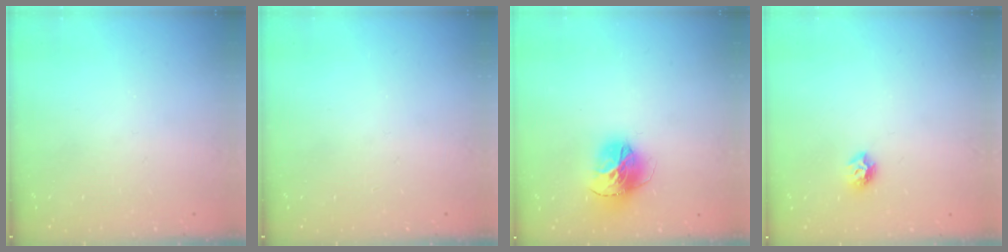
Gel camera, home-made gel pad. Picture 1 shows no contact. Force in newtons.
{"total": 0.0}
{"total": 15.1, "press": 15.0, "slide": 1.5}
{"total": 6.7, "press": 6.7, "slide": 0.8}